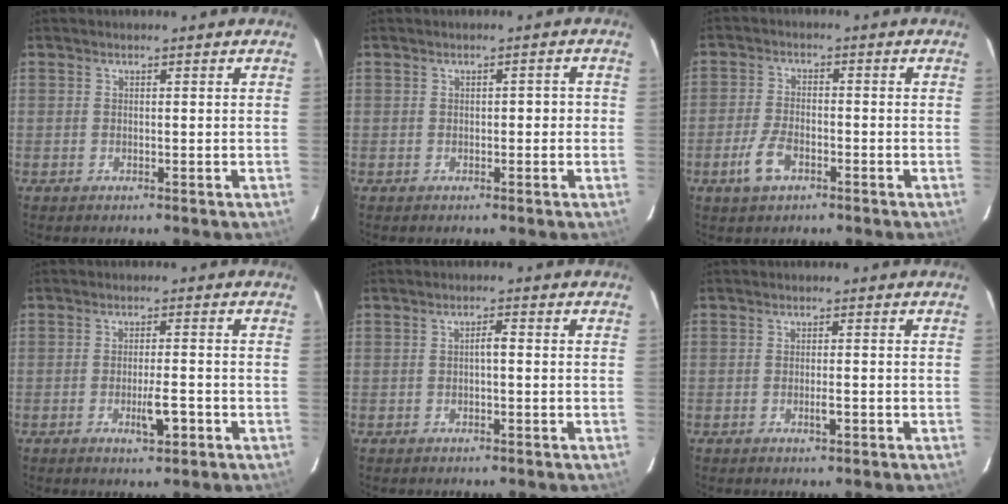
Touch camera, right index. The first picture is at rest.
{"total": 1.5, "force": [-0.2, 0.8, 1.2], "torque": [-0.014, 0.013, -0.003]}
{"total": 4.9, "force": [-2.6, 2.4, 3.5], "torque": [-0.080, -0.002, -0.048]}
{"total": 3.7, "force": [-1.6, 0.6, 3.3], "torque": [-0.055, -0.001, -0.023]}
{"total": 1.4, "force": [-0.2, 0.3, 1.4], "torque": [-0.022, 0.004, -0.004]}
{"total": 1.5, "force": [-0.7, 0.2, 1.3], "torque": [-0.023, -0.001, -0.010]}